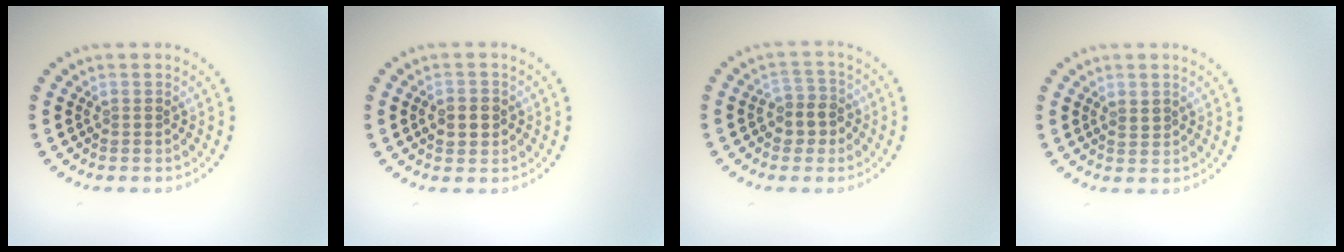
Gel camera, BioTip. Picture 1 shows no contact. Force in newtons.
{"total": 2.4, "press": 2.3, "slide": 0.3}
{"total": 2.5, "press": 2.2, "slide": 1.0}
{"total": 0.6, "press": 0.5, "slide": 0.3}